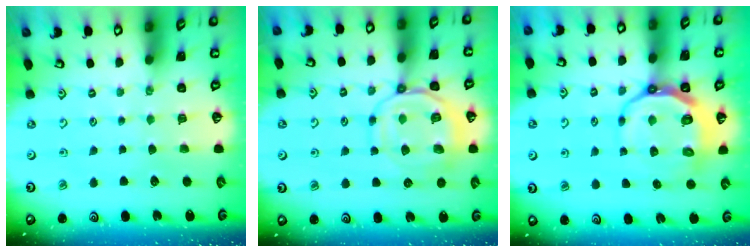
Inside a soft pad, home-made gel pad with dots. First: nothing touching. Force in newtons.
{"total": 11.6, "press": 11.5, "slide": 1.1}
{"total": 10.1, "press": 9.6, "slide": 3.2}